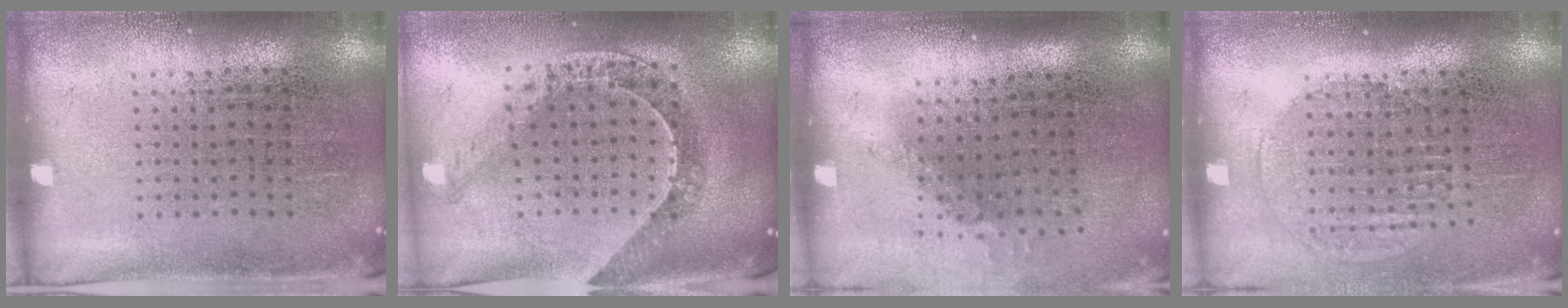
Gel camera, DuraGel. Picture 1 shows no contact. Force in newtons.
{"total": 1.1, "press": 1.1, "slide": 0.1}
{"total": 1.2, "press": 0.9, "slide": 0.9}
{"total": 1.3, "press": 1.2, "slide": 0.6}